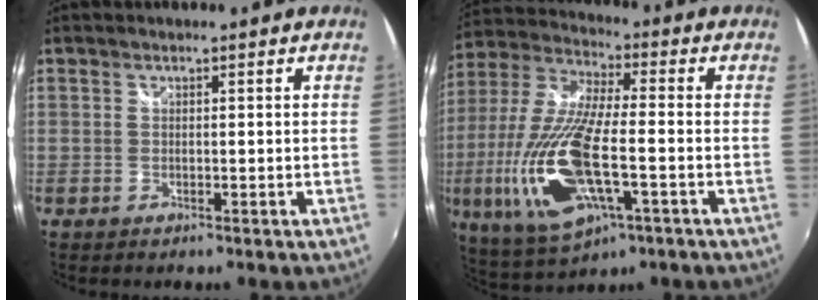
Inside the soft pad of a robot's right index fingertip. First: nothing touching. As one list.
[{"total": 21.4, "force": [-5.7, 7.3, 19.3], "torque": [-0.411, -0.032, -0.103]}]